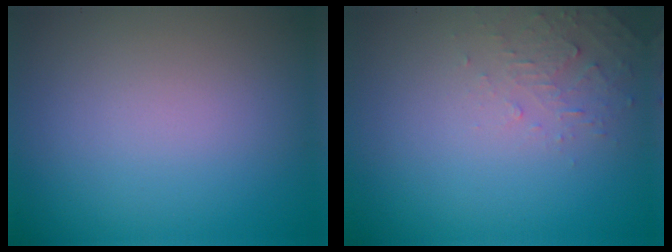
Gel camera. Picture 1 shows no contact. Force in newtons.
{"total": 1.7, "press": 1.7, "slide": 0.2}